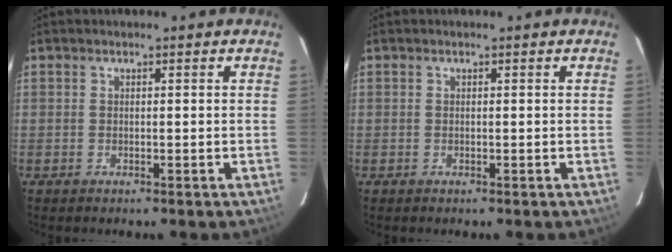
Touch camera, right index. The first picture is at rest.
{"total": 0.0}